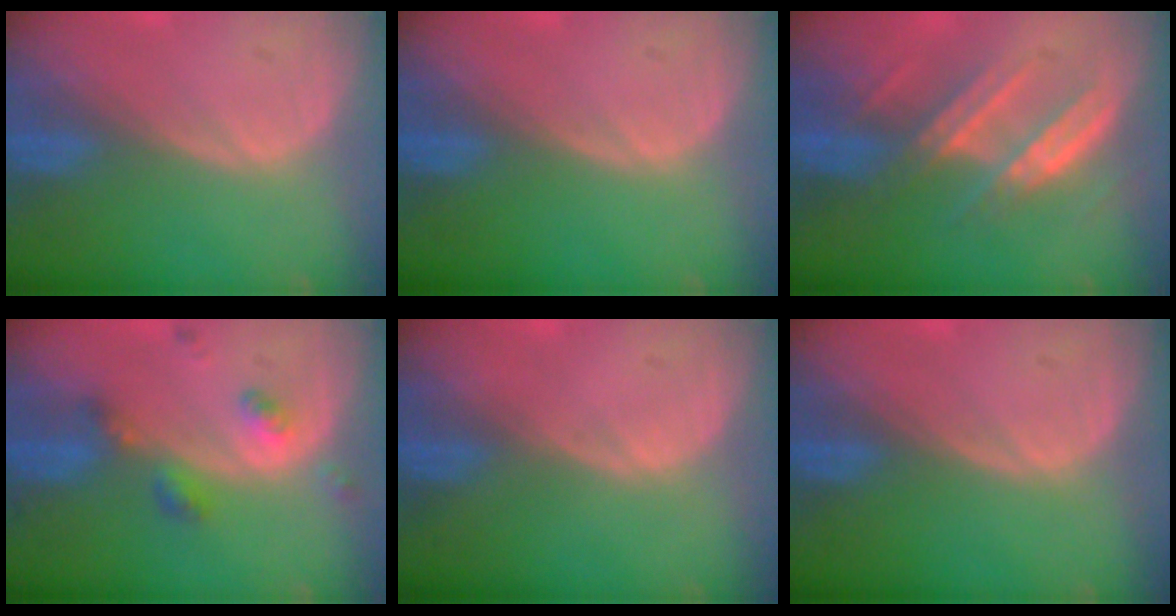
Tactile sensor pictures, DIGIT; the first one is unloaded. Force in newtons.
{"total": 0.0}
{"total": 6.9, "press": 6.8, "slide": 1.0}
{"total": 4.9, "press": 4.4, "slide": 2.2}
{"total": 0.0}
{"total": 0.0}